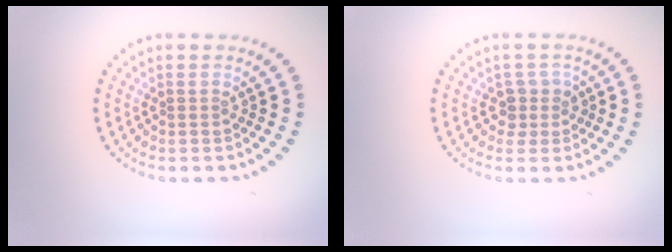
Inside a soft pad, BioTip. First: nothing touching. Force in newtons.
{"total": 2.0, "press": 1.6, "slide": 1.1}